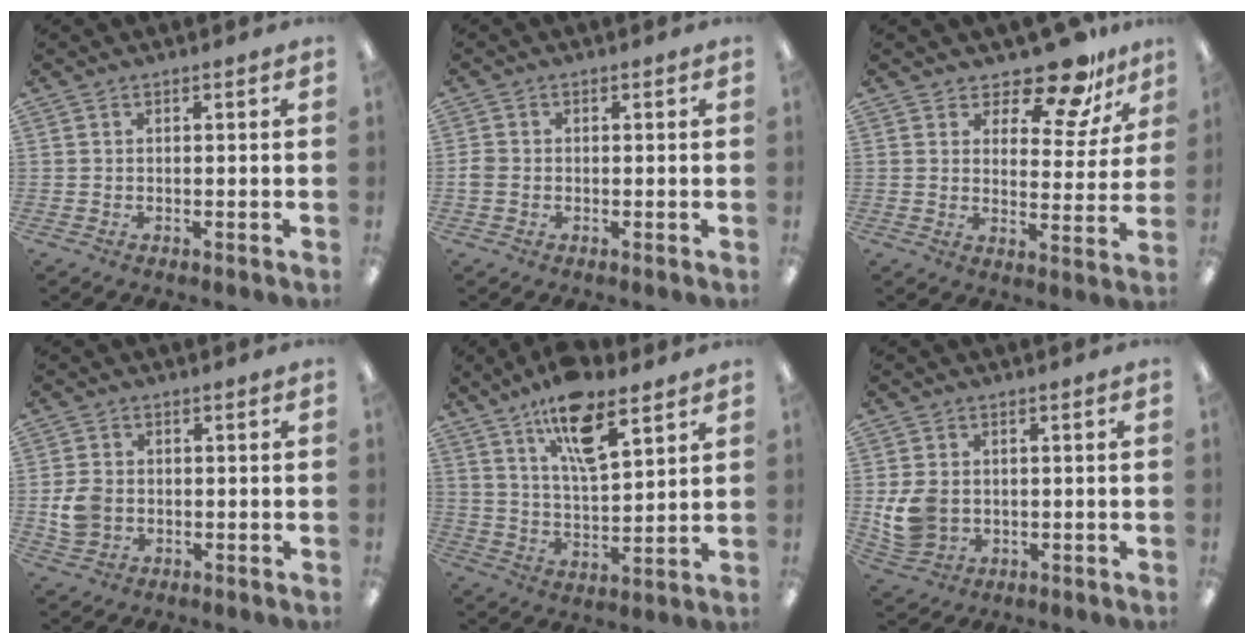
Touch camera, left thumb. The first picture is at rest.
{"total": 2.2, "force": [-0.5, 1.9, 1.0], "torque": [-0.016, 0.004, -0.010]}
{"total": 13.2, "force": [10.9, 4.7, 5.9], "torque": [-0.091, -0.075, 0.193]}
{"total": 5.7, "force": [-0.8, 4.8, 3.0], "torque": [-0.057, 0.006, -0.013]}
{"total": 14.5, "force": [9.5, 5.4, 9.5], "torque": [-0.155, -0.039, 0.161]}
{"total": 7.9, "force": [-0.4, 6.6, 4.3], "torque": [-0.089, 0.006, -0.004]}